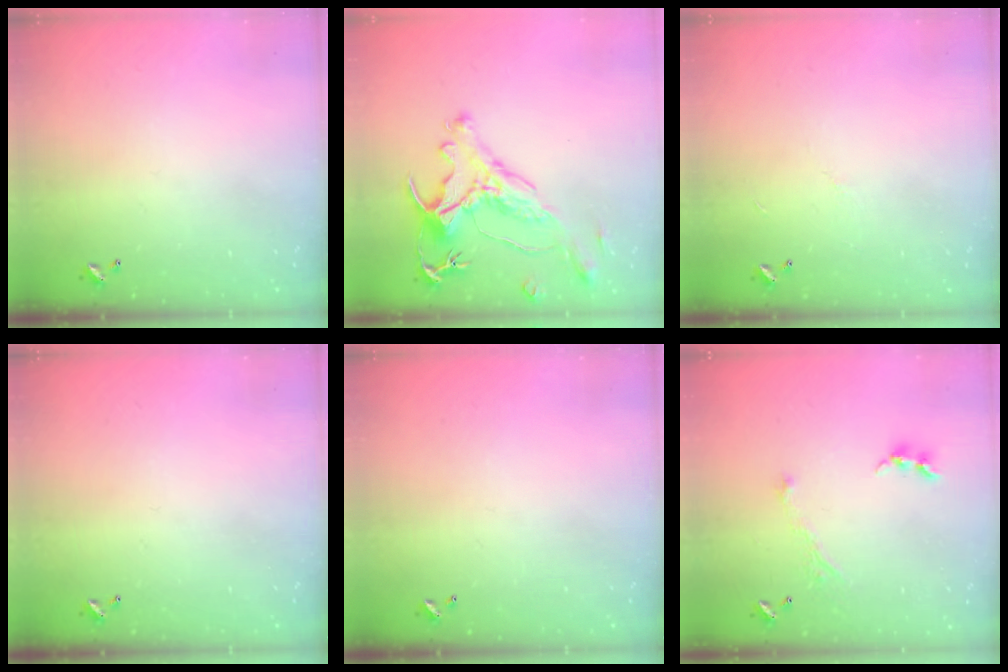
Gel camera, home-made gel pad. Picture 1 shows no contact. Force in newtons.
{"total": 1.9, "press": 1.4, "slide": 1.2}
{"total": 4.5, "press": 4.5, "slide": 0.5}
{"total": 0.0}
{"total": 0.0}
{"total": 2.9, "press": 2.8, "slide": 0.4}